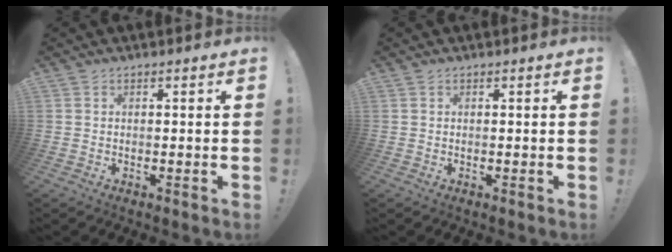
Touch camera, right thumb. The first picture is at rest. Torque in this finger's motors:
{"motor_torque": [0.04, 0.09, 0.09, -0.36, 0.03]}